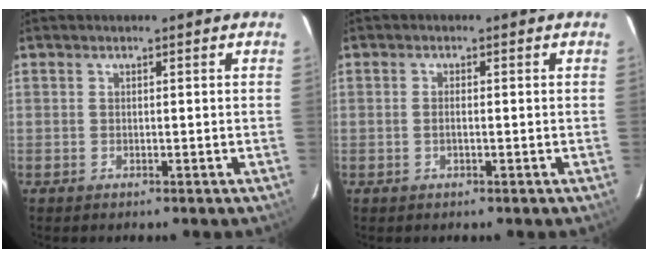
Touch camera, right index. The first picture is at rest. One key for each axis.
{"total": 1.1, "fx": 0.0, "fy": 0.4, "fz": 1.1, "tx": -0.023, "ty": 0.002, "tz": -0.002}